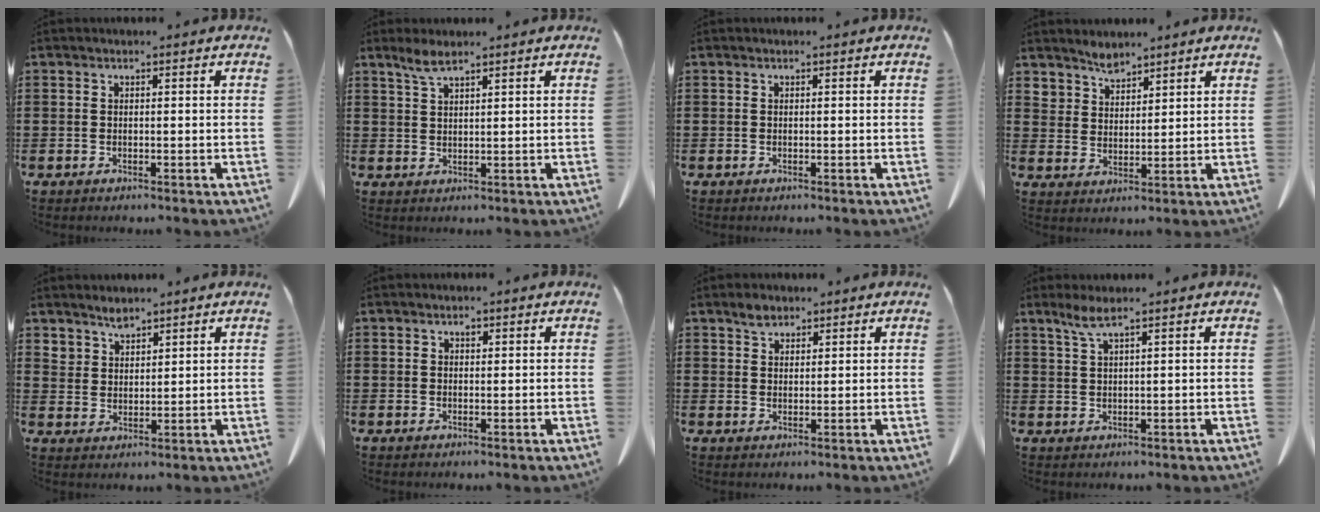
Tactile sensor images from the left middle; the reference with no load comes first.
{"total": 2.9, "force": [2.1, 0.5, 1.9], "torque": [-0.043, 0.002, 0.039]}
{"total": 0.0}
{"total": 3.8, "force": [3.6, 1.2, 0.1], "torque": [-0.013, -0.010, 0.071]}
{"total": 2.9, "force": [2.7, 1.0, 0.2], "torque": [-0.011, -0.004, 0.053]}
{"total": 0.7, "force": [0.4, 0.4, 0.4], "torque": [-0.002, -0.003, 0.007]}
{"total": 2.2, "force": [1.8, 1.0, 0.7], "torque": [-0.010, -0.003, 0.033]}
{"total": 3.0, "force": [2.0, 0.1, 2.2], "torque": [-0.050, 0.000, 0.036]}